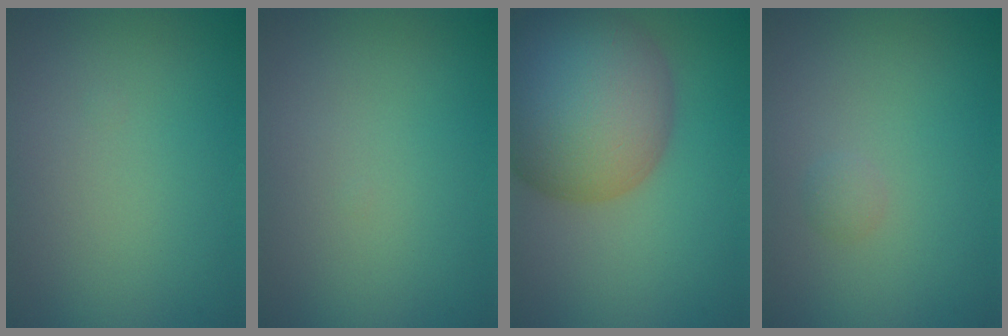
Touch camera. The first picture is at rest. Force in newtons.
{"total": 0.0}
{"total": 13.8, "press": 13.7, "slide": 0.9}
{"total": 0.7, "press": 0.7, "slide": 0.0}